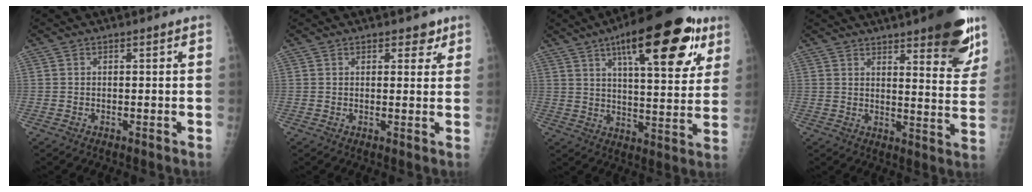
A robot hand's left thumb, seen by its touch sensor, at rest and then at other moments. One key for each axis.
{"total": 2.8, "fx": 1.8, "fy": 1.6, "fz": 1.5, "tx": 0.002, "ty": -0.007, "tz": 0.020}
{"total": 23.7, "fx": 11.9, "fy": 7.9, "fz": 18.9, "tx": -0.247, "ty": -0.023, "tz": 0.172}
{"total": 17.5, "fx": 11.1, "fy": 4.5, "fz": 12.6, "tx": -0.131, "ty": -0.062, "tz": 0.140}